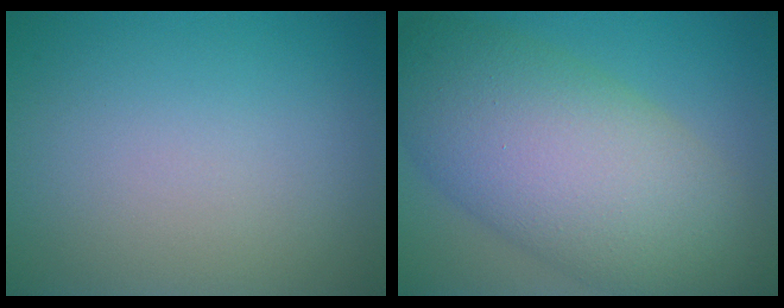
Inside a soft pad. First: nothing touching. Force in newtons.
{"total": 11.8, "press": 11.8, "slide": 0.2}